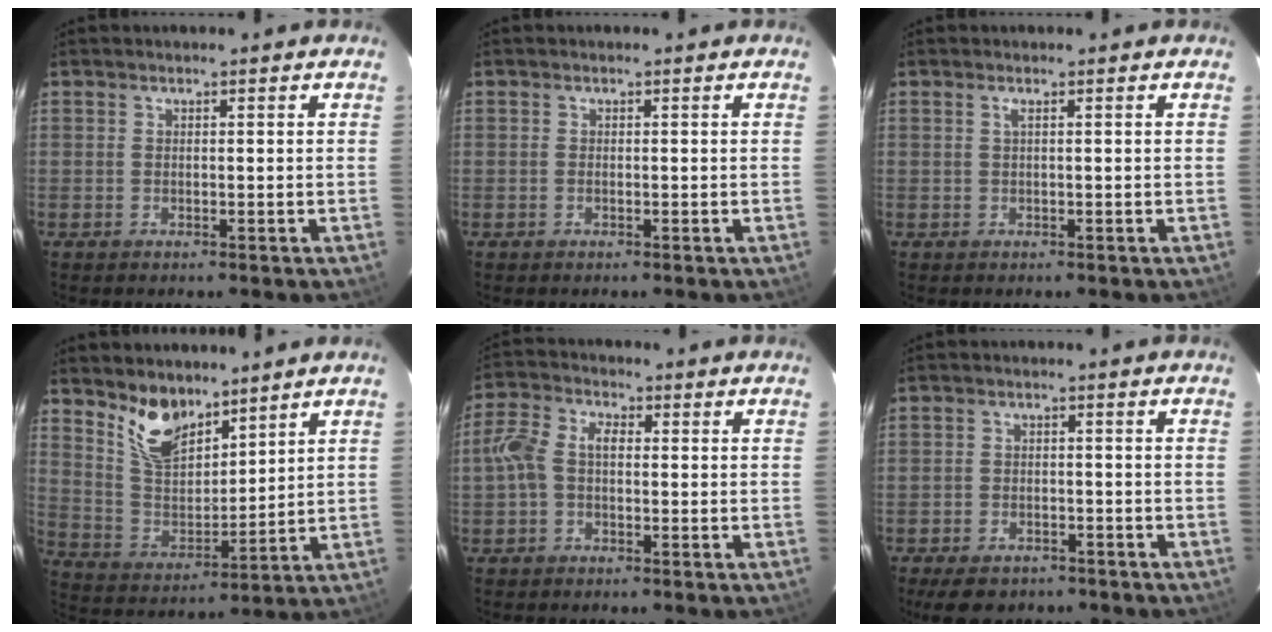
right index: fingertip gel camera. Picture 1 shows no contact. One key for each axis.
{"total": 0.0}
{"total": 0.7, "fx": 0.2, "fy": -0.3, "fz": 0.6, "tx": -0.011, "ty": 0.001, "tz": 0.002}
{"total": 10.7, "fx": 8.2, "fy": 4.6, "fz": 5.3, "tx": -0.102, "ty": -0.001, "tz": 0.165}
{"total": 5.8, "fx": -0.8, "fy": 3.7, "fz": 4.3, "tx": -0.097, "ty": 0.019, "tz": -0.019}
{"total": 7.7, "fx": -5.8, "fy": 4.0, "fz": 3.1, "tx": -0.078, "ty": -0.001, "tz": -0.086}